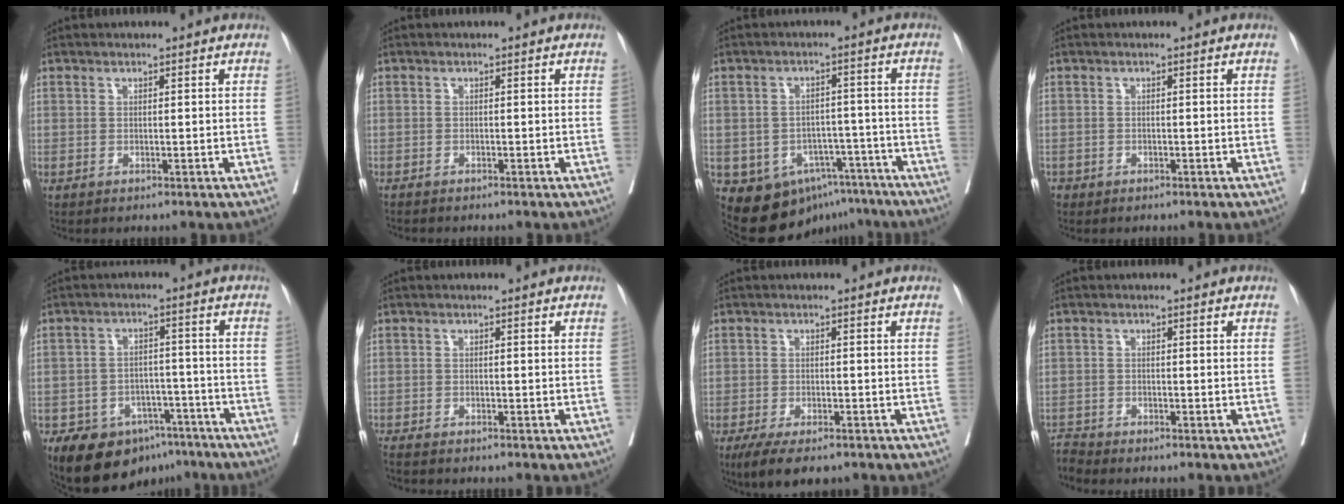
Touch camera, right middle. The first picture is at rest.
{"total": 1.4, "force": [-1.3, 0.0, 0.5], "torque": [-0.008, 0.000, -0.019]}
{"total": 10.9, "force": [-6.8, 7.7, 3.8], "torque": [-0.045, 0.032, -0.086]}
{"total": 1.1, "force": [-0.8, 0.7, 0.2], "torque": [-0.006, 0.001, -0.014]}
{"total": 11.7, "force": [-8.3, 6.7, 4.6], "torque": [-0.055, 0.023, -0.124]}
{"total": 3.7, "force": [-3.3, -0.1, 1.5], "torque": [-0.022, -0.008, -0.055]}
{"total": 7.0, "force": [-5.1, 2.2, 4.2], "torque": [-0.062, -0.011, -0.081]}
{"total": 2.4, "force": [-2.3, -0.6, -0.6], "torque": [0.011, -0.016, -0.043]}